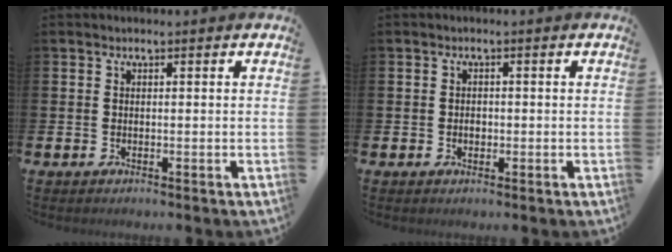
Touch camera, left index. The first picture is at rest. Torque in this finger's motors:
{"motor_torque": [0.00, 0.07, -0.08, 0.02]}